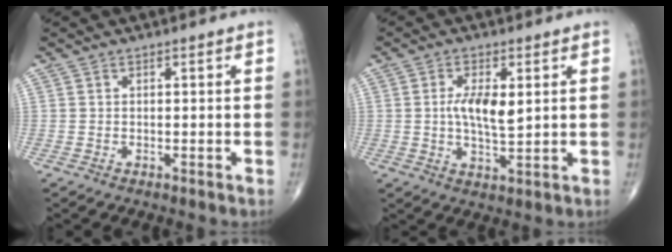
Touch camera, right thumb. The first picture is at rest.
{"total": 6.7, "force": [1.1, 2.6, 6.1], "torque": [-0.104, -0.012, 0.019]}